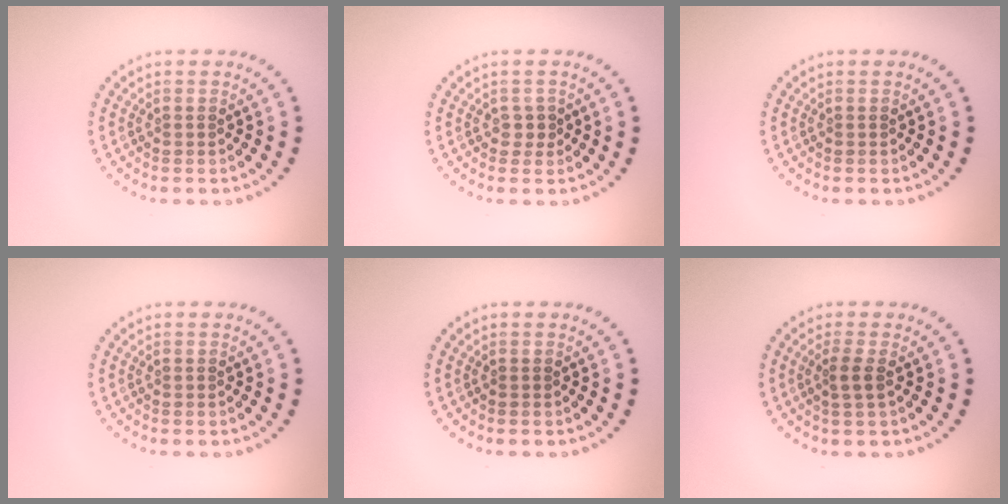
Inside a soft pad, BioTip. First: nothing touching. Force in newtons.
{"total": 1.1, "press": 0.9, "slide": 0.6}
{"total": 0.0}
{"total": 0.0}
{"total": 0.0}
{"total": 1.5, "press": 1.2, "slide": 0.9}